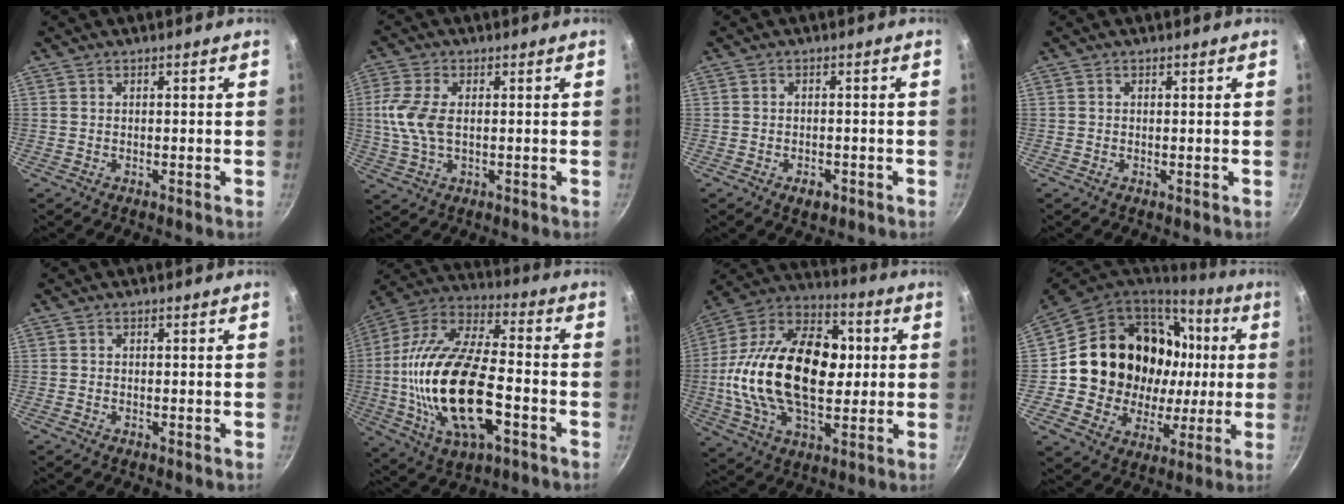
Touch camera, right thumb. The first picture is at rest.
{"total": 8.2, "force": [0.5, 4.6, 6.8], "torque": [-0.145, 0.003, 0.004]}
{"total": 3.0, "force": [-1.5, 1.8, 1.8], "torque": [-0.025, 0.010, -0.020]}
{"total": 0.0}
{"total": 0.0}
{"total": 25.7, "force": [-5.1, 12.1, 22.1], "torque": [-0.431, 0.027, -0.097]}
{"total": 28.3, "force": [0.9, 17.1, 22.5], "torque": [-0.382, 0.030, 0.002]}
{"total": 22.8, "force": [2.7, 18.9, 12.4], "torque": [-0.185, 0.030, 0.062]}